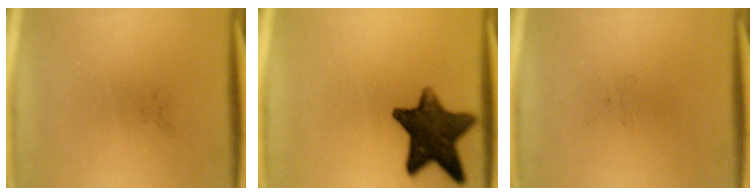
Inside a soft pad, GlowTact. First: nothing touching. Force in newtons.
{"total": 12.9}
{"total": 0.0}